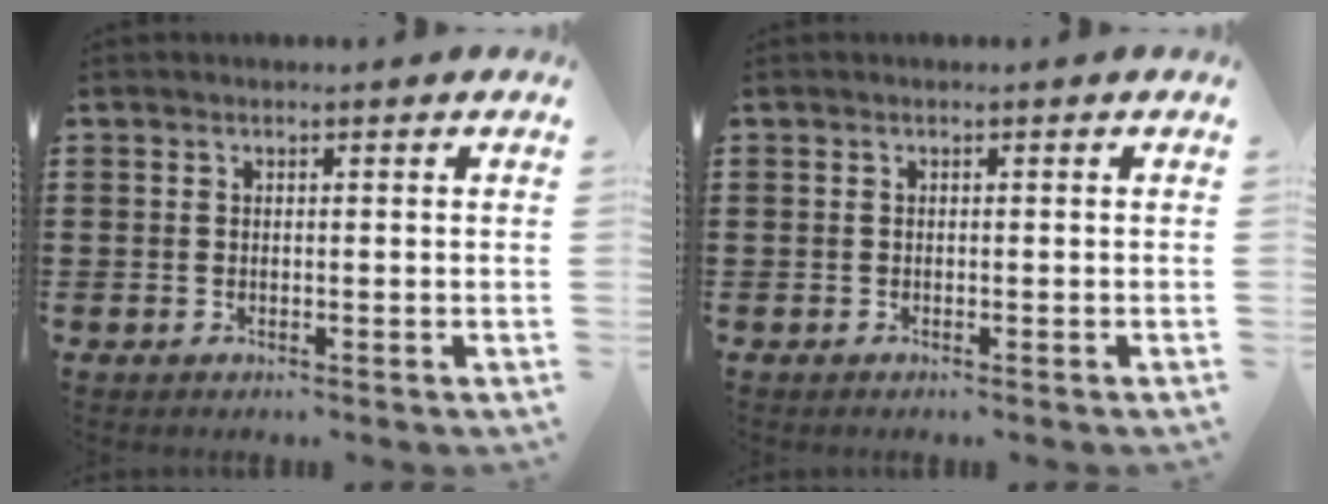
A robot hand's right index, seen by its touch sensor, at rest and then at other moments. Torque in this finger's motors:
{"motor_torque": [-0.33, 0.38, -0.07, -0.05]}